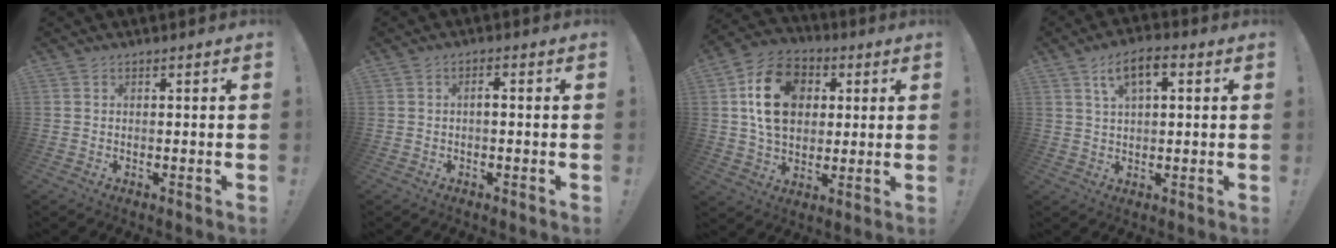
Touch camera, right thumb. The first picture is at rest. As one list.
[{"total": 1.7, "force": [-0.7, 0.3, 1.5], "torque": [-0.035, 0.009, -0.014]}, {"total": 18.3, "force": [4.3, 13.8, 11.1], "torque": [-0.177, -0.006, 0.081]}, {"total": 7.6, "force": [2.8, 3.7, 6.0], "torque": [-0.095, 0.004, 0.049]}]